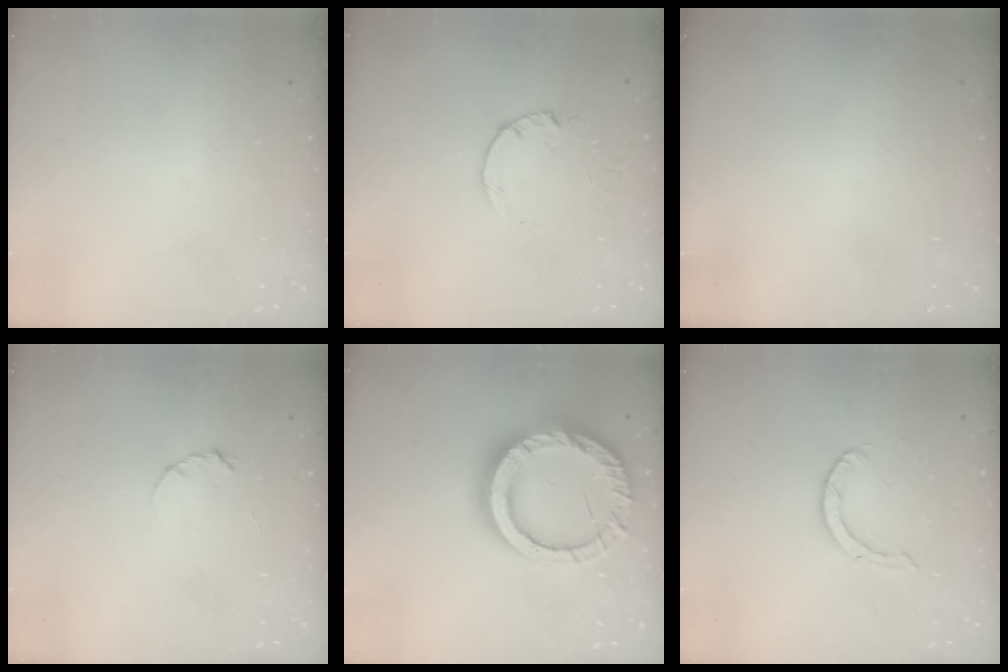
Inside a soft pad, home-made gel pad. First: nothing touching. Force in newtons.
{"total": 1.0, "press": 0.9, "slide": 0.3}
{"total": 0.0}
{"total": 2.3, "press": 2.3, "slide": 0.4}
{"total": 21.0, "press": 20.9, "slide": 2.1}
{"total": 0.9, "press": 0.9, "slide": 0.1}